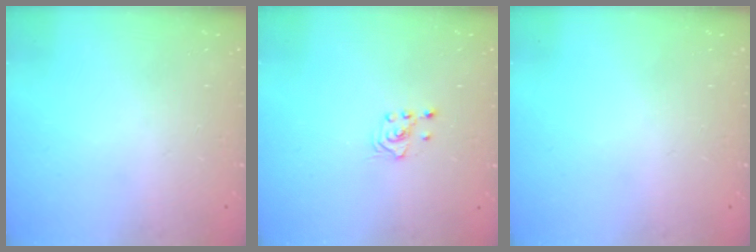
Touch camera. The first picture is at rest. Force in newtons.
{"total": 2.1, "press": 2.1, "slide": 0.1}
{"total": 0.0}